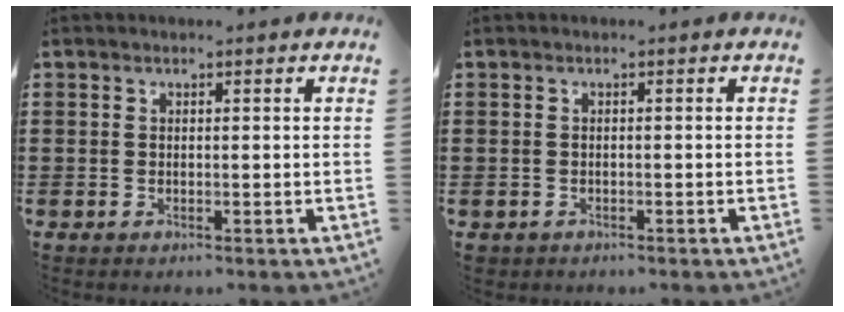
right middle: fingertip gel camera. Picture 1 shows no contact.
{"total": 0.7, "force": [-0.6, 0.3, -0.1], "torque": [-0.002, 0.000, -0.014]}